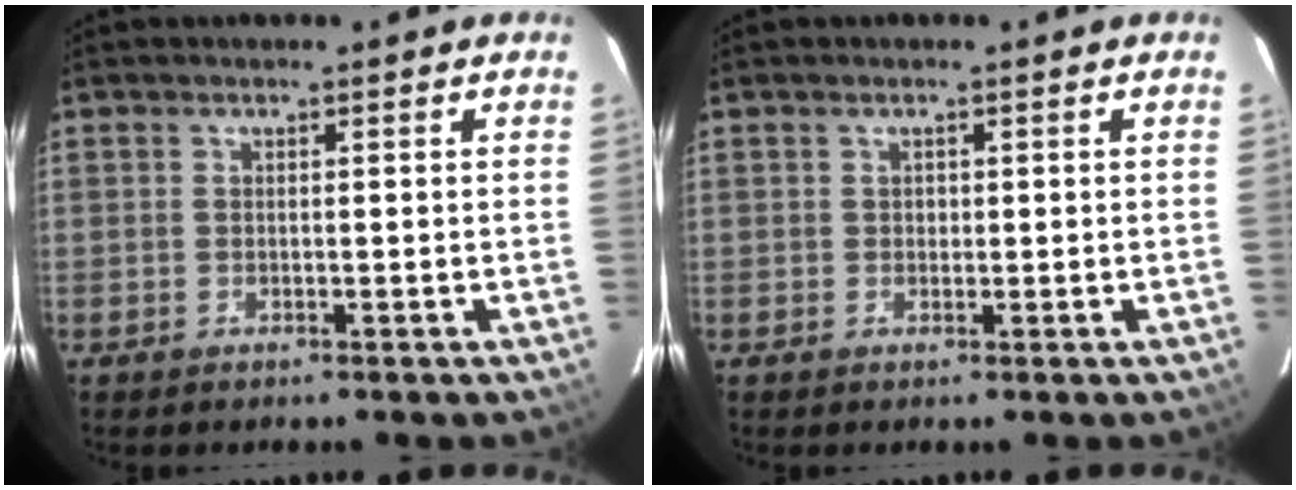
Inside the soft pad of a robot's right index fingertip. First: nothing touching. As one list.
[{"total": 0.8, "force": [0.2, 0.8, 0.1], "torque": [0.002, 0.003, 0.003]}]